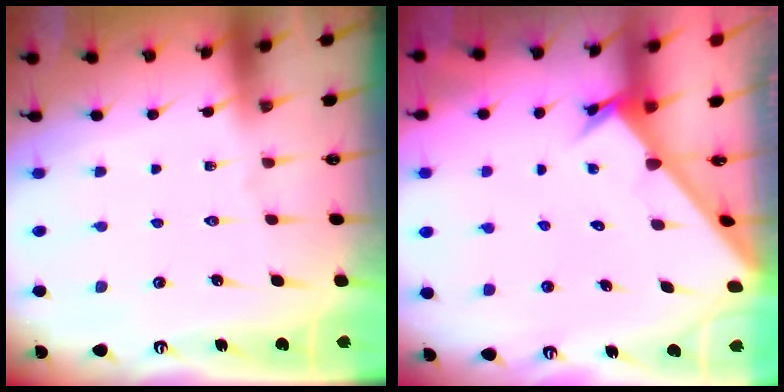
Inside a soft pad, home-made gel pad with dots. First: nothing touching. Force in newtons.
{"total": 2.2, "press": 2.2, "slide": 0.1}